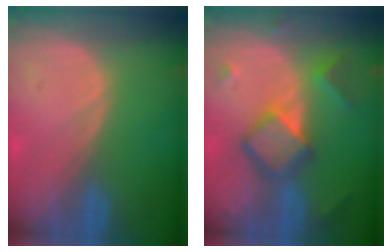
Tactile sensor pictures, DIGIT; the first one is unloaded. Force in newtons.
{"total": 7.4, "press": 7.4, "slide": 0.5}